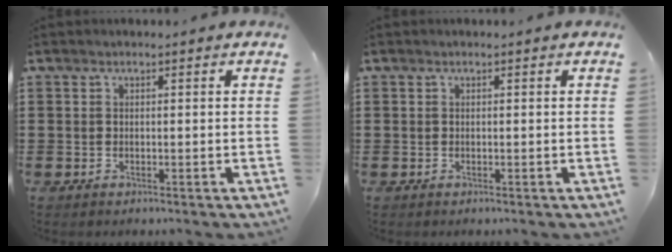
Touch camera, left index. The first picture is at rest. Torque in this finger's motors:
{"motor_torque": [0.00, 0.00, 0.00, 0.00]}